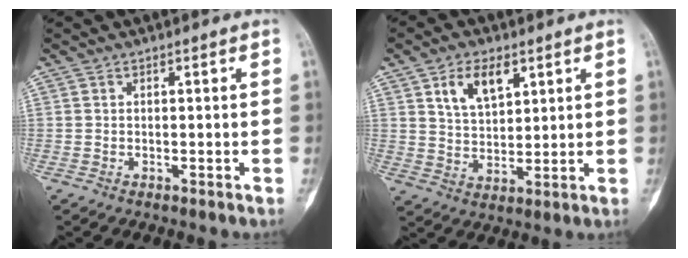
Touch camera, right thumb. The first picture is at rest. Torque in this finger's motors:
{"motor_torque": [0.02, 0.14, 0.30, -0.22, 0.05]}